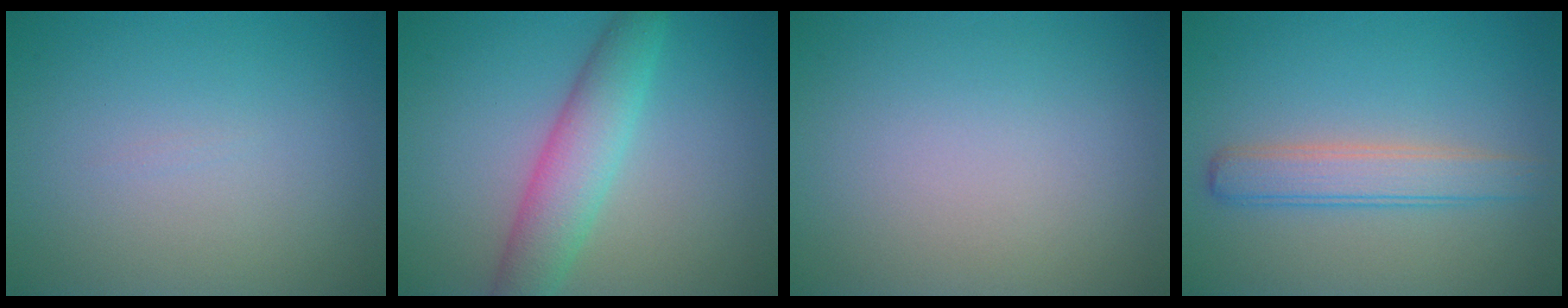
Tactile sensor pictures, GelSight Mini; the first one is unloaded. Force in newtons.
{"total": 4.8, "press": 4.8, "slide": 0.3}
{"total": 0.0}
{"total": 3.3, "press": 3.2, "slide": 0.3}